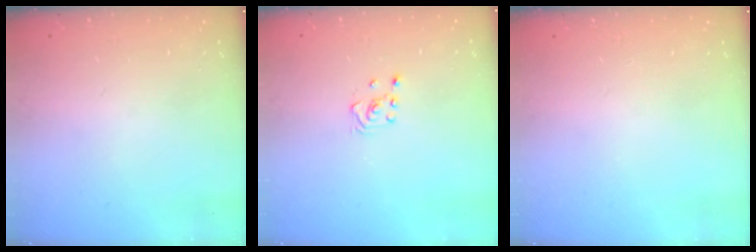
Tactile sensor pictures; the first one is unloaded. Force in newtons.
{"total": 2.8, "press": 2.6, "slide": 1.1}
{"total": 0.0}